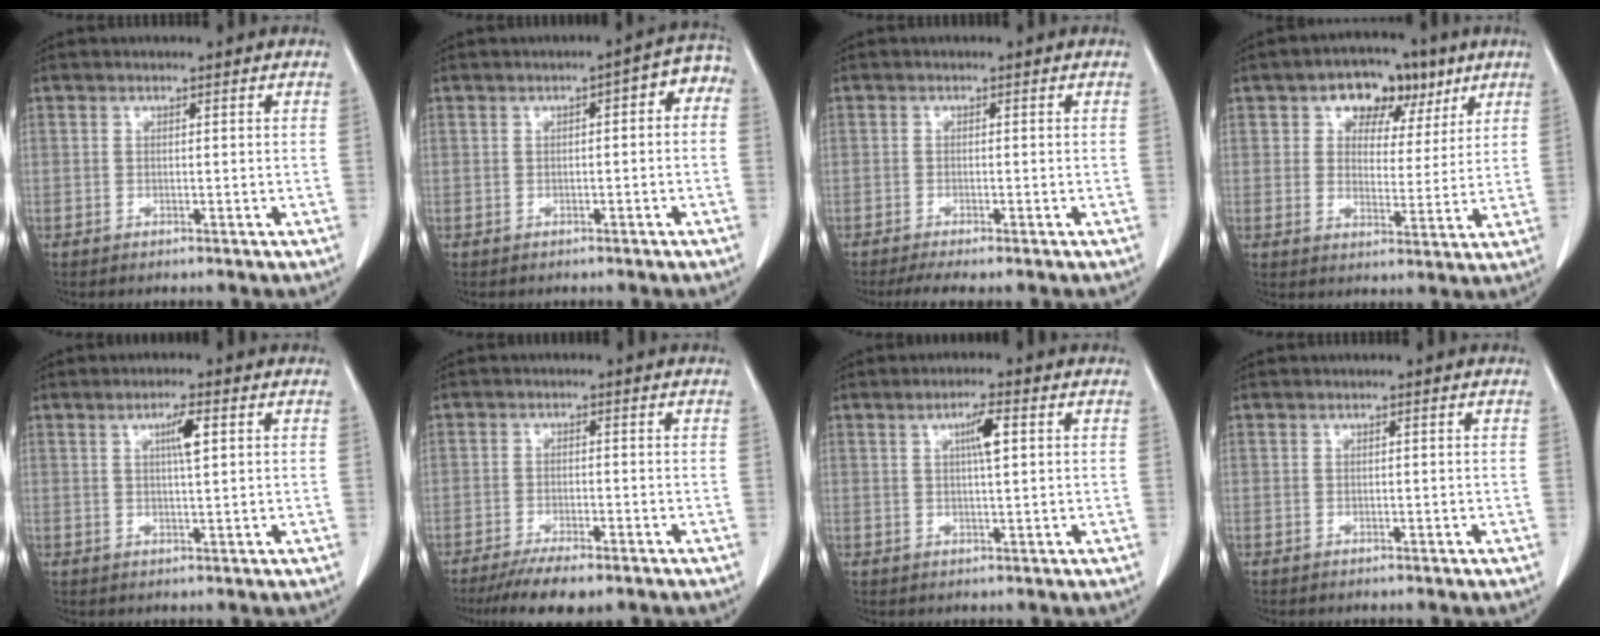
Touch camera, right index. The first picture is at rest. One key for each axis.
{"total": 4.6, "fx": 0.5, "fy": 2.0, "fz": 4.1, "tx": -0.045, "ty": 0.029, "tz": -0.001}
{"total": 3.7, "fx": -2.9, "fy": 0.3, "fz": 2.2, "tx": -0.032, "ty": -0.007, "tz": -0.046}
{"total": 9.3, "fx": 4.8, "fy": 6.1, "fz": 5.1, "tx": -0.060, "ty": 0.026, "tz": 0.071}
{"total": 3.5, "fx": 1.2, "fy": 0.3, "fz": 3.3, "tx": -0.055, "ty": 0.001, "tz": 0.019}
{"total": 6.5, "fx": -4.8, "fy": 1.6, "fz": 4.0, "tx": -0.063, "ty": -0.012, "tz": -0.078}
{"total": 3.8, "fx": 1.2, "fy": 0.4, "fz": 3.6, "tx": -0.062, "ty": 0.002, "tz": 0.018}
{"total": 0.0}